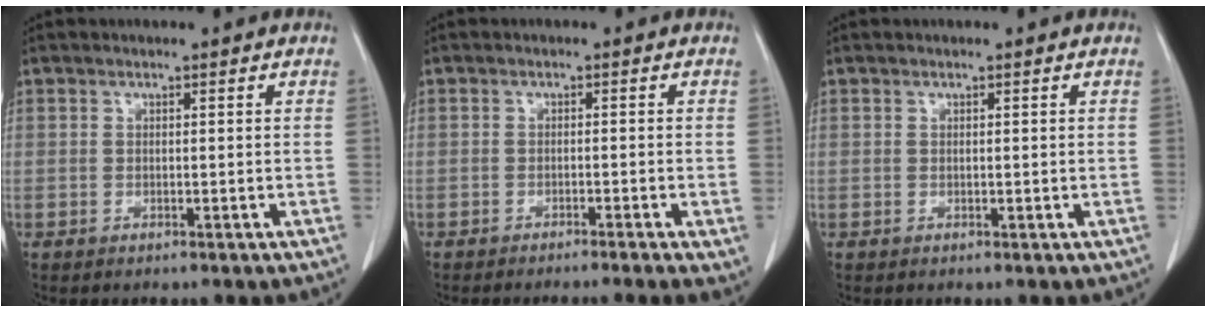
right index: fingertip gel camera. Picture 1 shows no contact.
{"total": 6.1, "force": [-4.2, 0.5, 4.3], "torque": [-0.043, -0.013, -0.060]}
{"total": 0.0}